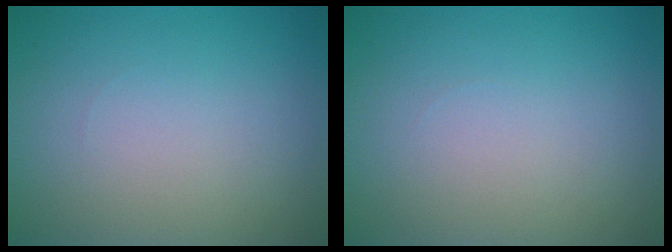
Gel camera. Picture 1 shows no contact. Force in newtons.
{"total": 0.0}